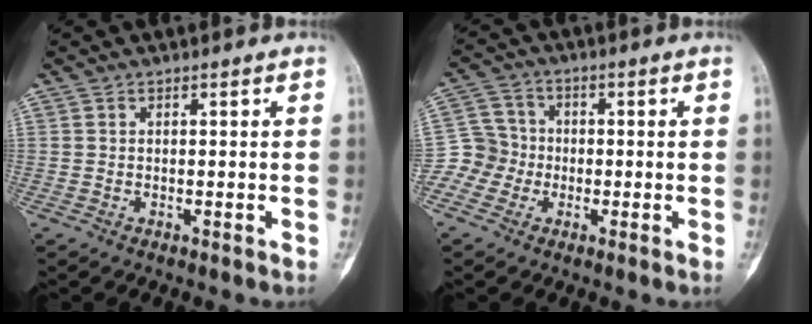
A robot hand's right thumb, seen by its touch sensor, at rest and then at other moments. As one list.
[{"total": 7.5, "force": [-2.3, 7.0, 1.4], "torque": [-0.004, 0.021, -0.050]}]